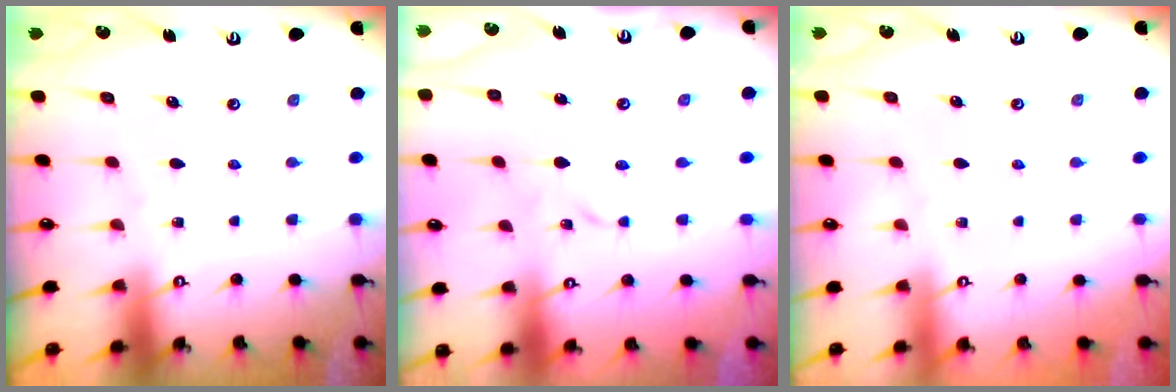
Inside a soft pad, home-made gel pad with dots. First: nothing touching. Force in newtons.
{"total": 2.6, "press": 2.6, "slide": 0.1}
{"total": 0.0}